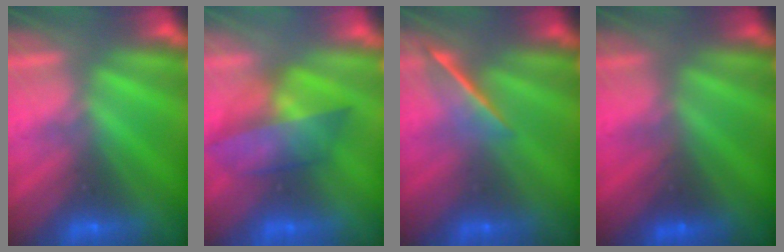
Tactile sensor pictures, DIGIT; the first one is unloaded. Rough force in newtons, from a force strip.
{"total": 4.1}
{"total": 1.6}
{"total": 1.7}